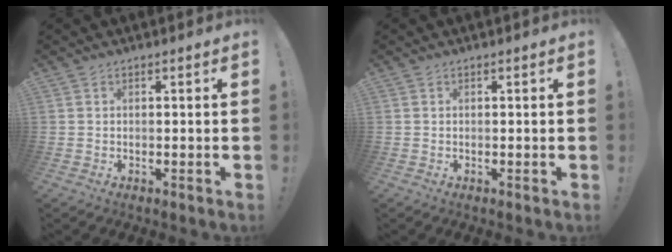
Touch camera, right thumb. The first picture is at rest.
{"total": 0.0}